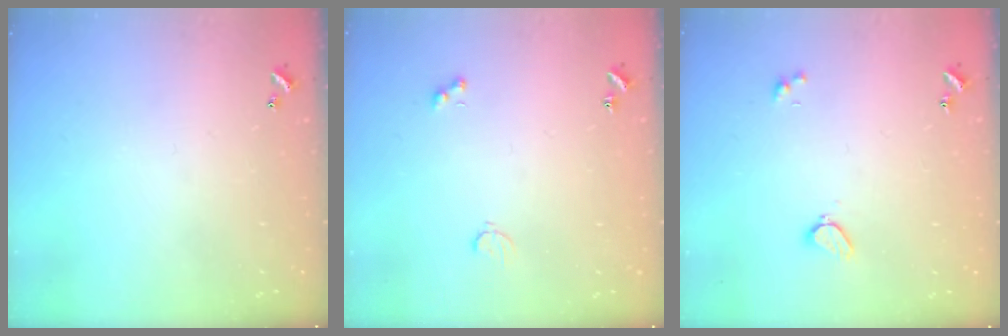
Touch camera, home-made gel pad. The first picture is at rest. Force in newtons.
{"total": 2.3, "press": 2.1, "slide": 0.8}
{"total": 2.1, "press": 2.0, "slide": 0.6}